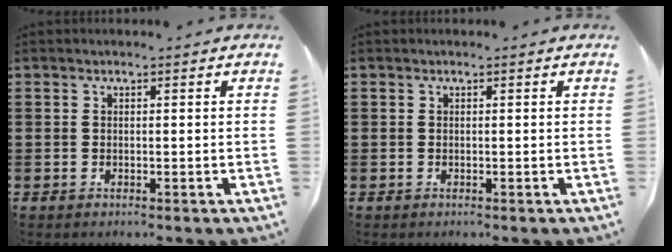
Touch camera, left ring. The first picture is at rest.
{"total": 0.0}